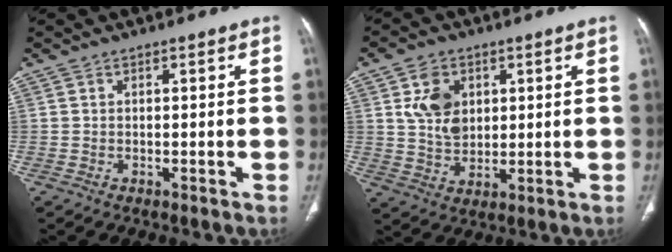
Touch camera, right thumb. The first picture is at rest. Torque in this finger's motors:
{"motor_torque": [0.61, 1.90, 0.93, 0.78, 0.06]}